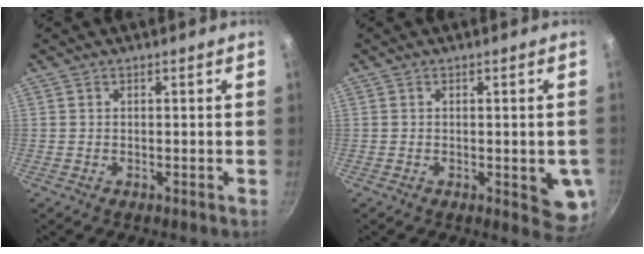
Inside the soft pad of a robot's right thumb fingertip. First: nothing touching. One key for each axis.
{"total": 7.2, "fx": -1.2, "fy": 2.4, "fz": 6.7, "tx": -0.071, "ty": -0.014, "tz": -0.012}